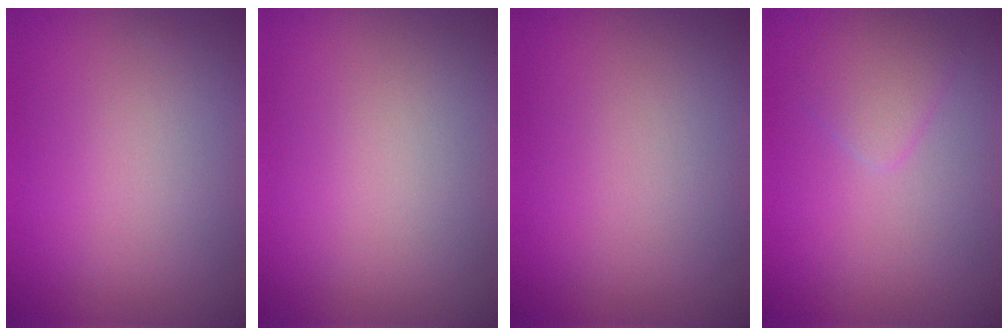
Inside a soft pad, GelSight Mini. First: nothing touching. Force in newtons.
{"total": 0.0}
{"total": 0.0}
{"total": 1.9, "press": 1.9, "slide": 0.1}